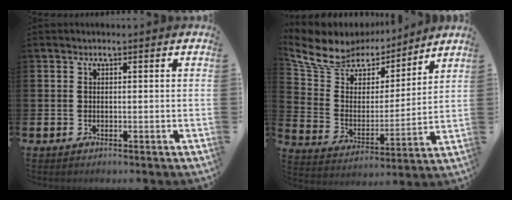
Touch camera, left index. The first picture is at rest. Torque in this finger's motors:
{"motor_torque": [1.07, -1.07, 0.49, 0.11]}